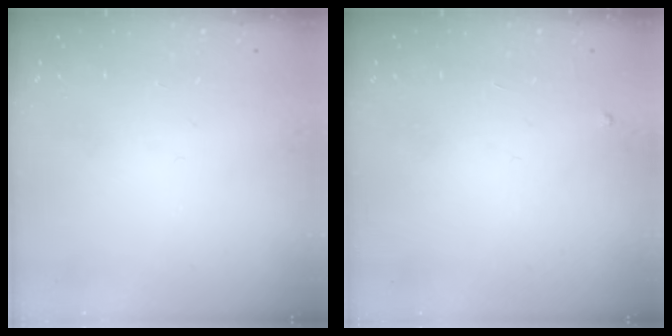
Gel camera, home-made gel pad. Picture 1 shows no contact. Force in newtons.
{"total": 2.6, "press": 2.6, "slide": 0.4}